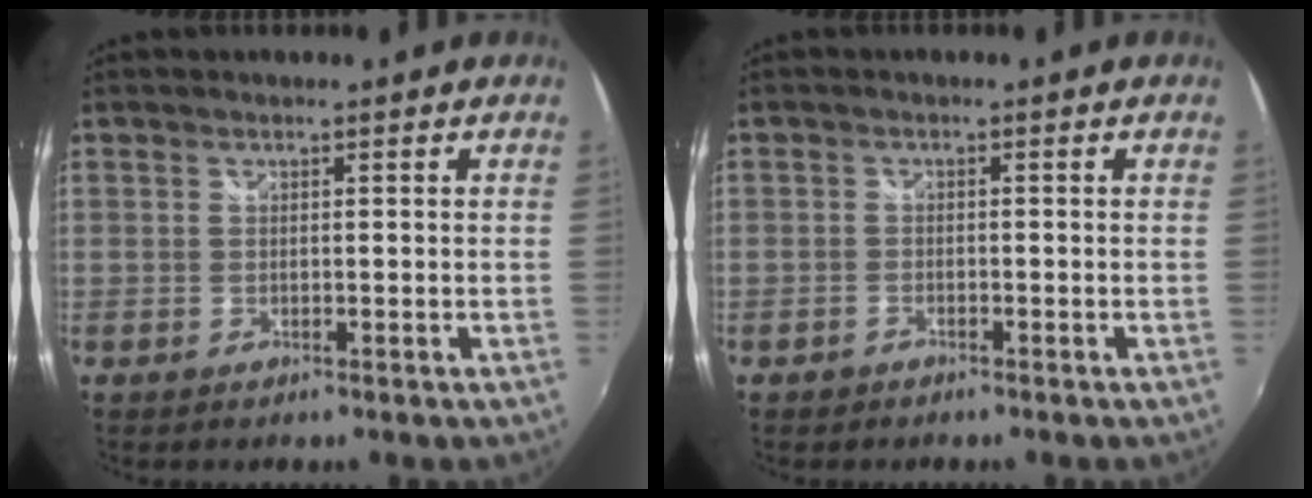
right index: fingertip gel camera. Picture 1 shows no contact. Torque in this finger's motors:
{"motor_torque": [0.59, 0.17, 0.06, 0.00]}